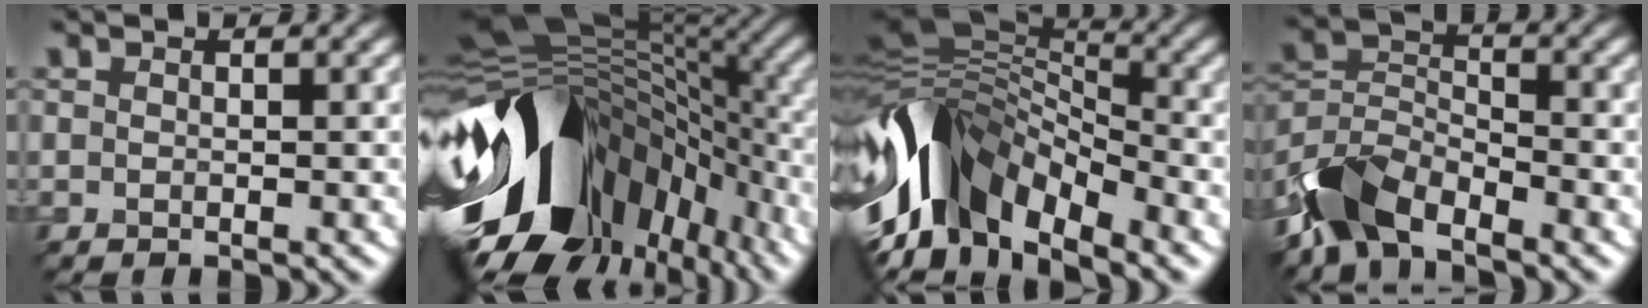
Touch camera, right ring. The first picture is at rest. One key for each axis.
{"total": 16.2, "fx": -4.3, "fy": 10.1, "fz": 11.9, "tx": -0.216, "ty": 0.000, "tz": -0.074}
{"total": 11.9, "fx": -4.6, "fy": 7.0, "fz": 8.5, "tx": -0.158, "ty": 0.016, "tz": -0.103}
{"total": 6.0, "fx": -4.4, "fy": 2.7, "fz": 2.9, "tx": -0.050, "ty": 0.001, "tz": -0.104}